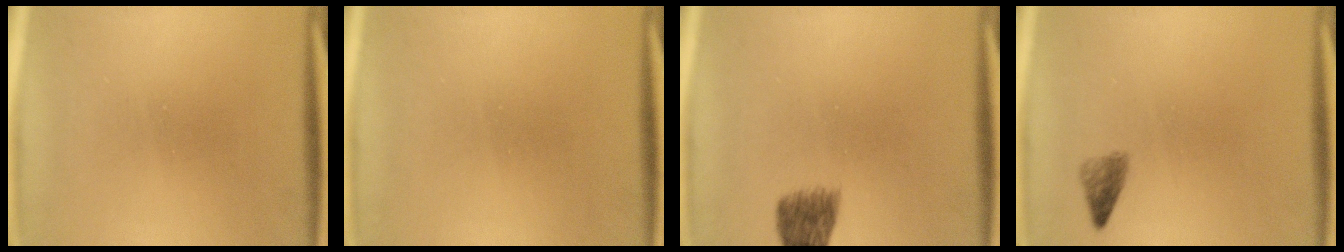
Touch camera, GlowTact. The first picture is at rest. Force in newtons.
{"total": 1.6}
{"total": 4.8}
{"total": 1.7}